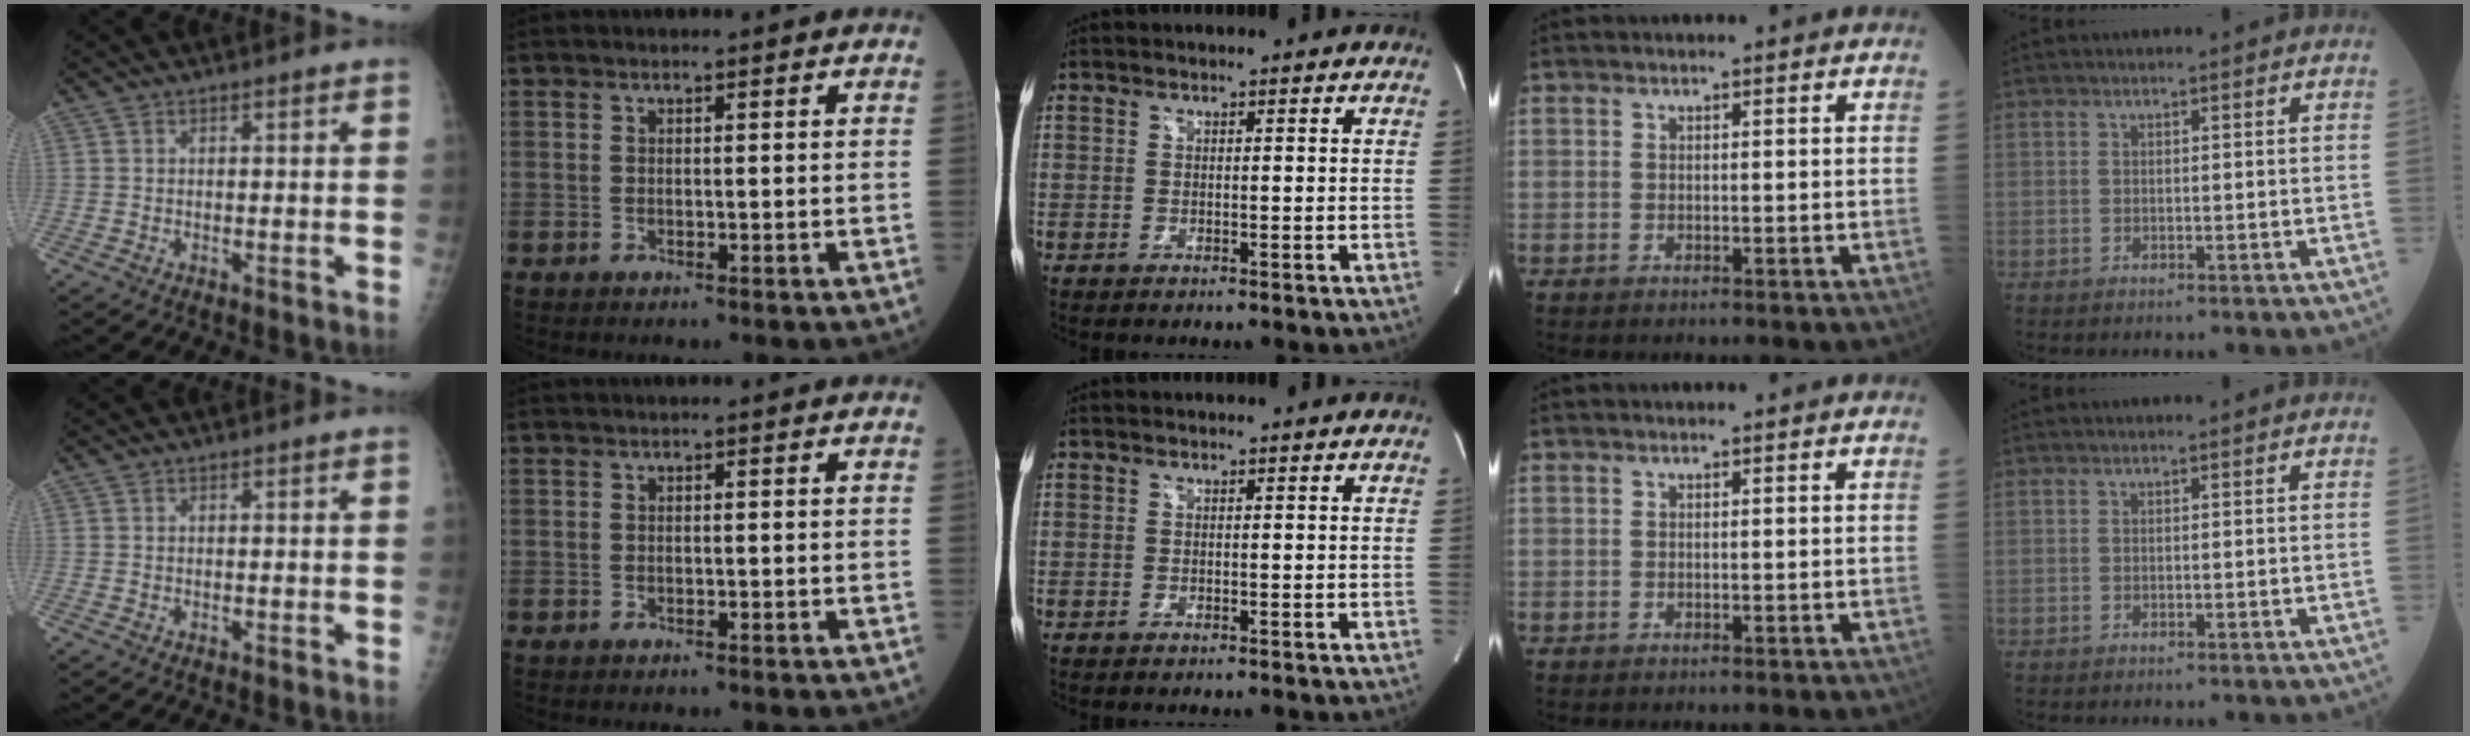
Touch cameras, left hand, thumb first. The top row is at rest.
{}